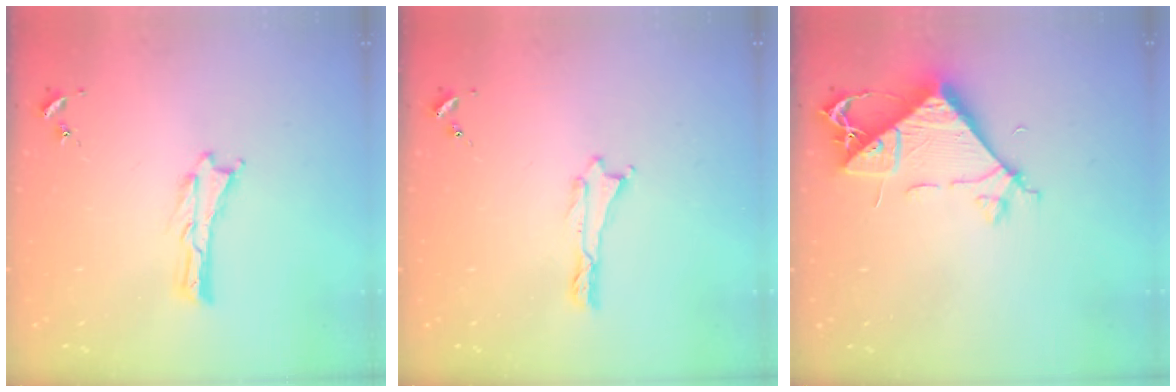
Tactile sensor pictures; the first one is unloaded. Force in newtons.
{"total": 0.0}
{"total": 8.5, "press": 8.5, "slide": 0.7}